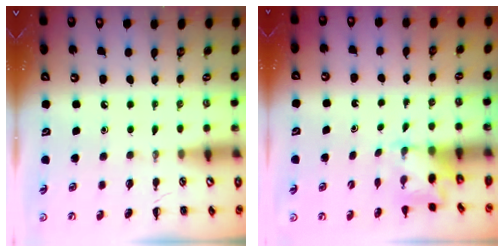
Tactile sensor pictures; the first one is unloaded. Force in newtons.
{"total": 2.0, "press": 1.9, "slide": 0.6}